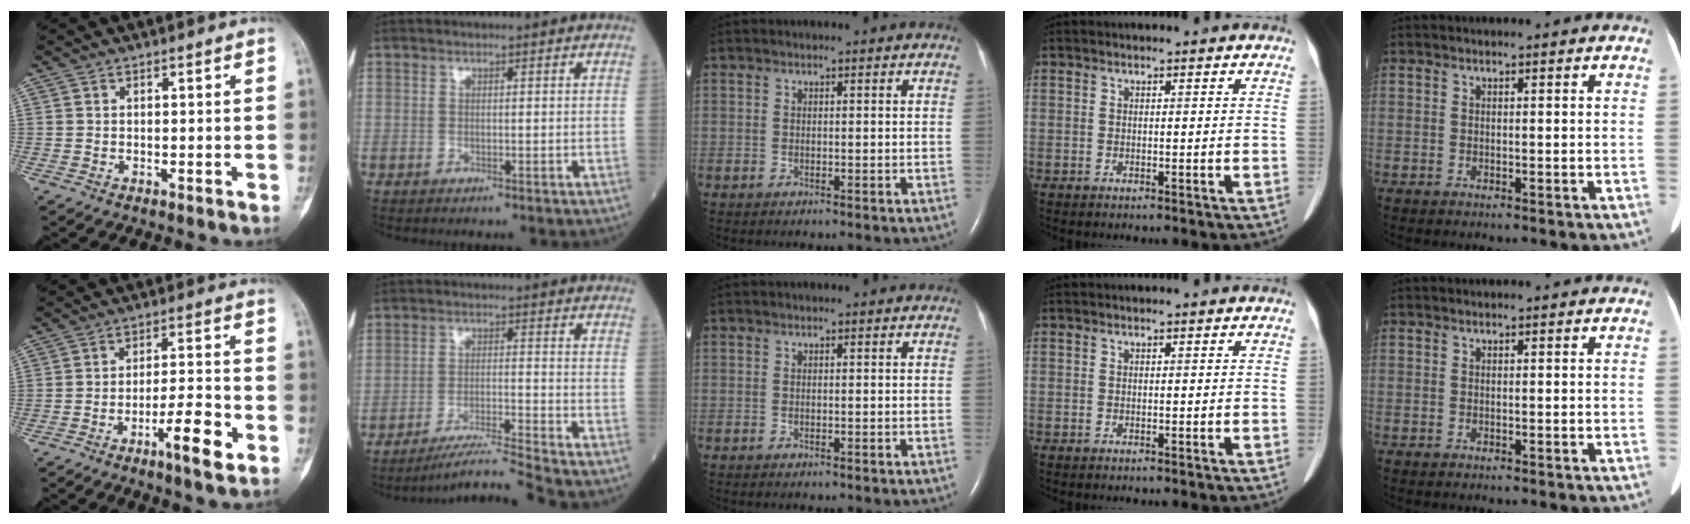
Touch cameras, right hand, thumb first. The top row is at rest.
{"thumb": {"total": 8.9, "force": [-4.3, 1.7, 7.6], "torque": [-0.123, 0.025, -0.068]}, "index": {"total": 7.5, "force": [-6.8, -2.7, 1.9], "torque": [-0.031, -0.018, -0.121]}}